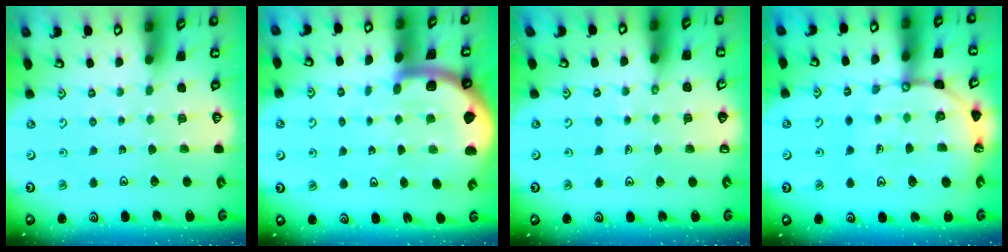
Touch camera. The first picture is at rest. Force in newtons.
{"total": 6.2, "press": 6.2, "slide": 0.9}
{"total": 0.9, "press": 0.9, "slide": 0.1}
{"total": 13.1, "press": 13.0, "slide": 1.5}